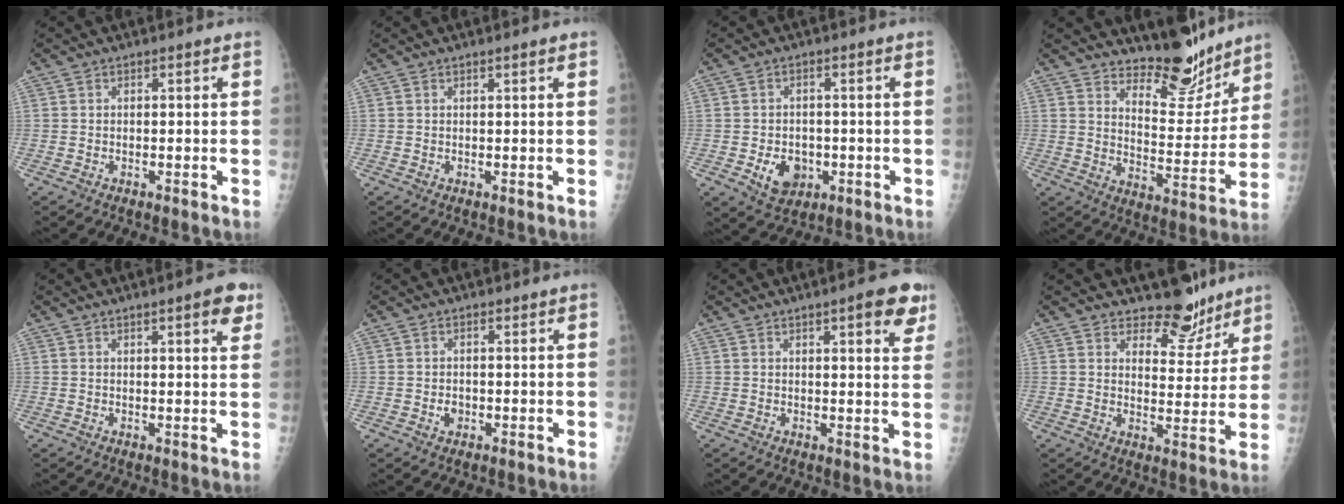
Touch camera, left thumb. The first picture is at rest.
{"total": 0.9, "force": [0.7, 0.0, 0.6], "torque": [-0.008, 0.000, 0.010]}
{"total": 6.4, "force": [-1.6, 5.1, 3.6], "torque": [-0.034, 0.002, -0.015]}
{"total": 12.2, "force": [11.0, 3.8, 3.7], "torque": [-0.020, -0.096, 0.178]}
{"total": 5.3, "force": [3.0, 1.2, 4.2], "torque": [-0.045, -0.011, 0.035]}
{"total": 1.6, "force": [-0.1, 1.4, 0.8], "torque": [-0.006, 0.001, 0.002]}
{"total": 7.9, "force": [4.4, 2.0, 6.2], "torque": [-0.059, -0.017, 0.052]}
{"total": 8.1, "force": [7.0, 3.6, 1.9], "torque": [0.006, -0.058, 0.107]}